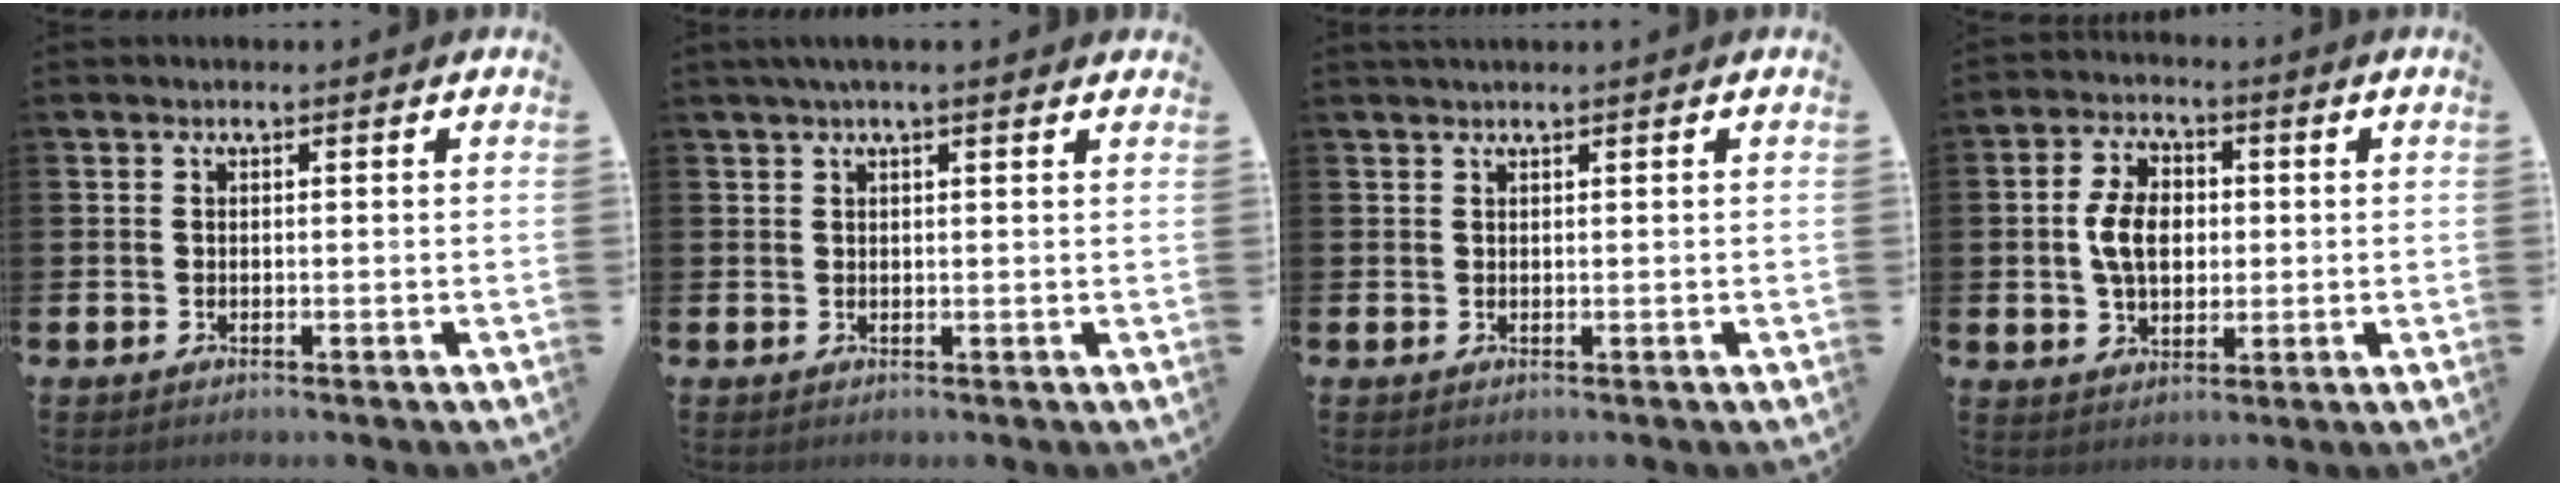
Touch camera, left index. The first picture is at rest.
{"total": 2.0, "force": [1.6, 0.0, 1.2], "torque": [-0.022, 0.002, 0.029]}
{"total": 0.7, "force": [0.6, -0.1, 0.3], "torque": [-0.007, 0.001, 0.012]}
{"total": 6.5, "force": [0.9, 4.5, 4.7], "torque": [-0.087, 0.015, 0.012]}